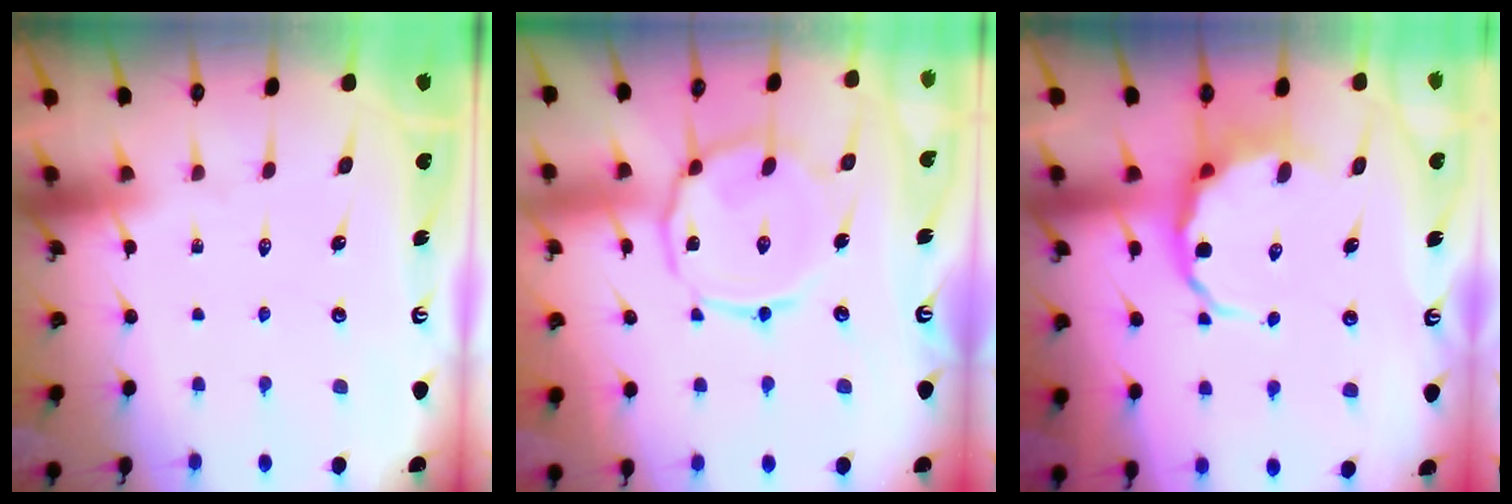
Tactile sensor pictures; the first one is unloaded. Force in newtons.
{"total": 11.5, "press": 11.5, "slide": 0.8}
{"total": 5.5, "press": 5.2, "slide": 1.8}